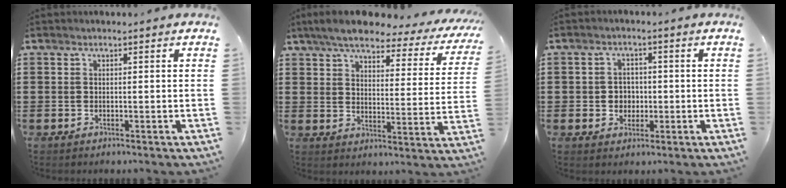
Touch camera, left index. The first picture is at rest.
{"total": 6.6, "force": [5.7, 1.3, 3.2], "torque": [-0.080, -0.029, 0.094]}
{"total": 3.1, "force": [-0.3, 2.8, 1.3], "torque": [-0.035, 0.006, -0.011]}